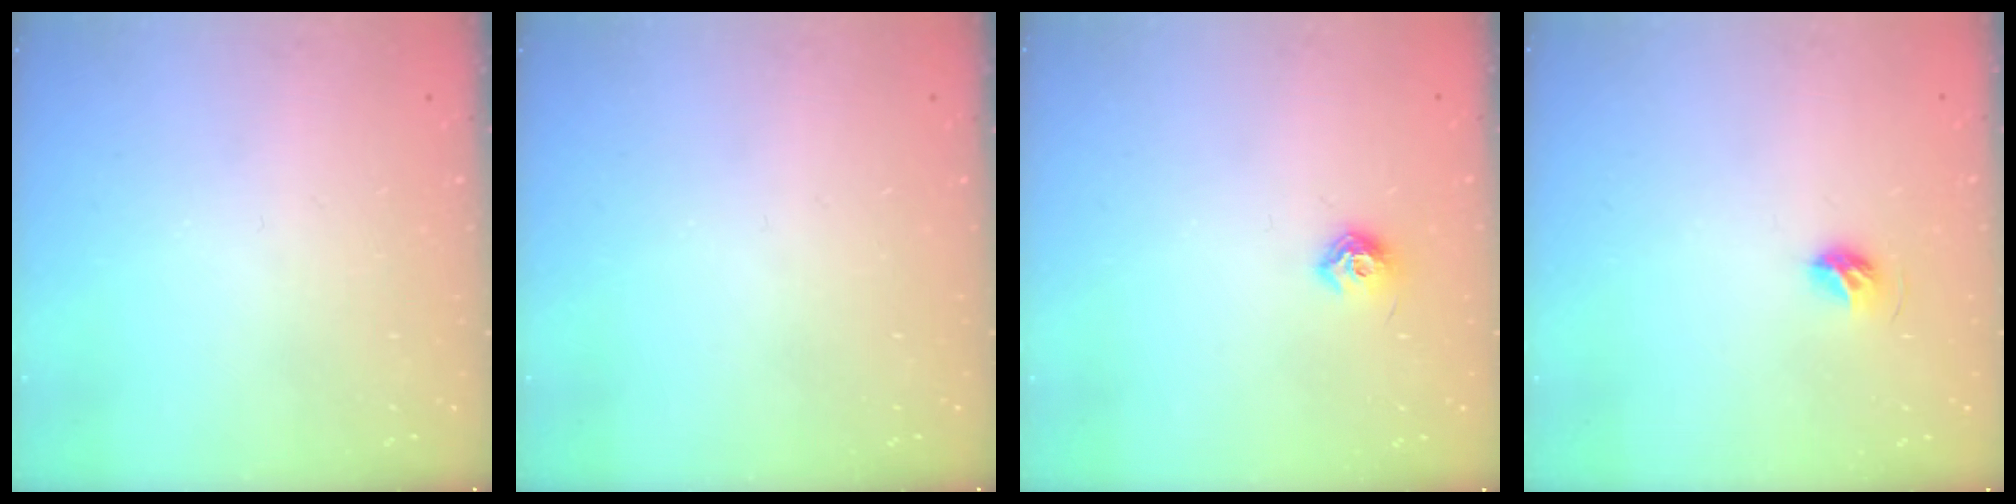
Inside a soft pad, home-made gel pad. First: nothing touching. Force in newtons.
{"total": 0.0}
{"total": 7.9, "press": 7.8, "slide": 0.9}
{"total": 5.3, "press": 5.2, "slide": 0.9}